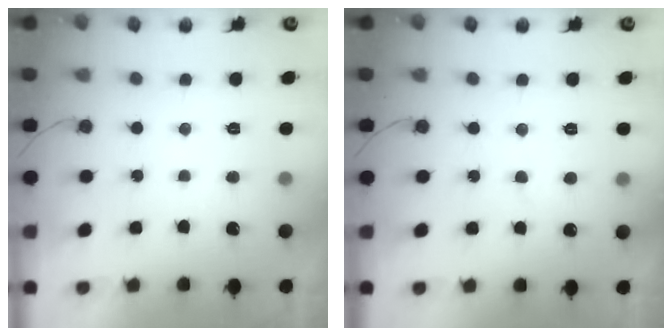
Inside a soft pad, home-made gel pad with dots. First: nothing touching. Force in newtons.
{"total": 2.5, "press": 2.4, "slide": 0.3}